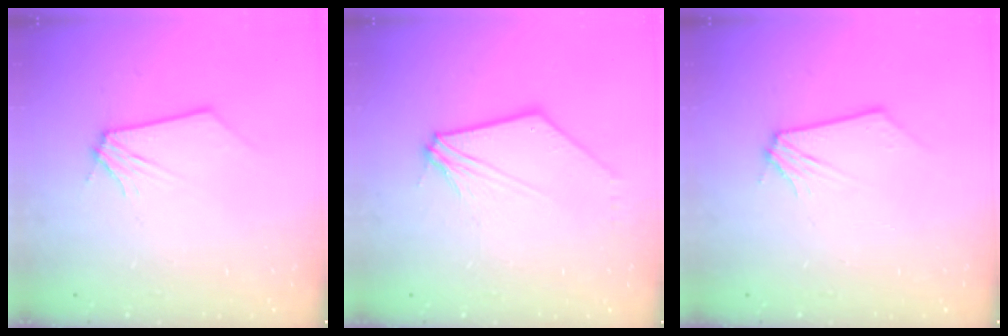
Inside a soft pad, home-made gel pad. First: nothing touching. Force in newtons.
{"total": 9.9, "press": 9.8, "slide": 1.6}
{"total": 0.0}